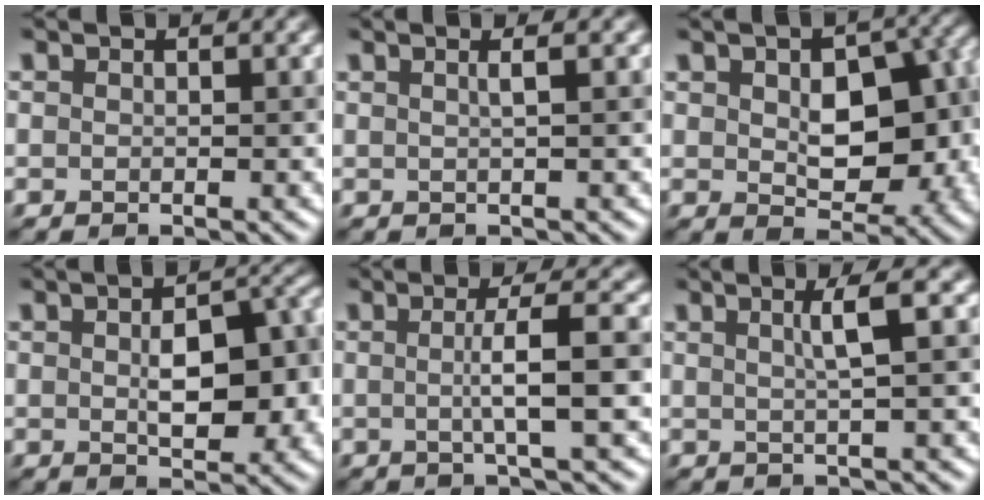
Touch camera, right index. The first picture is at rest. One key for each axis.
{"total": 2.2, "fx": 0.6, "fy": 0.9, "fz": 1.9, "tx": -0.012, "ty": 0.005, "tz": -0.012}
{"total": 9.9, "fx": 0.4, "fy": 6.0, "fz": 7.8, "tx": -0.104, "ty": -0.006, "tz": 0.019}
{"total": 7.6, "fx": -0.3, "fy": 3.8, "fz": 6.6, "tx": -0.090, "ty": 0.004, "tz": 0.000}
{"total": 4.6, "fx": -0.2, "fy": 0.7, "fz": 4.6, "tx": -0.067, "ty": 0.005, "tz": -0.007}
{"total": 3.1, "fx": 0.6, "fy": 0.4, "fz": 3.0, "tx": -0.043, "ty": 0.012, "tz": 0.009}